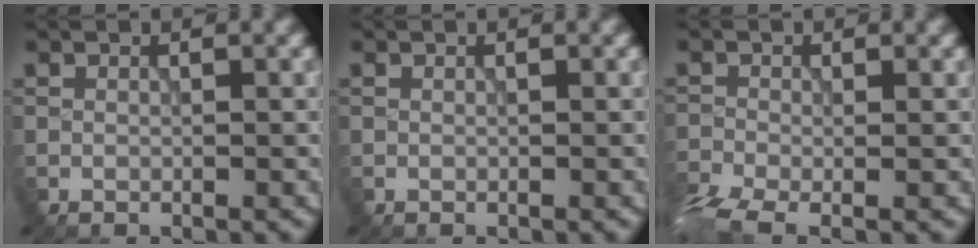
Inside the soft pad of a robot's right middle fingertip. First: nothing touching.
{"total": 0.0}
{"total": 6.2, "force": [-3.6, 2.5, 4.4], "torque": [-0.095, -0.028, -0.070]}